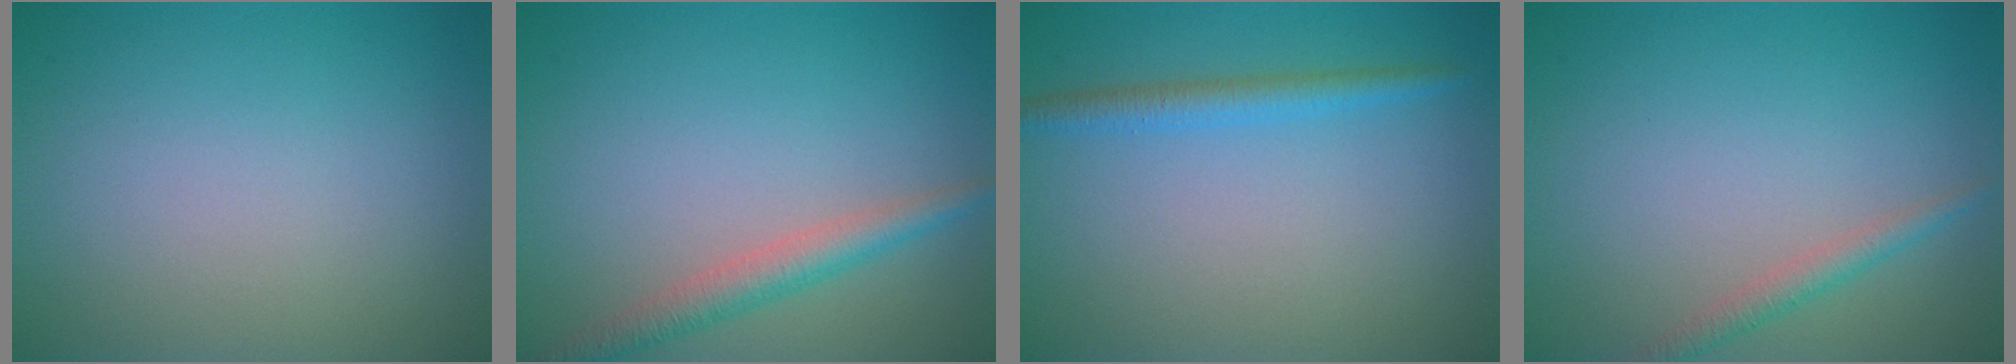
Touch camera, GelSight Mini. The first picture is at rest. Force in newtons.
{"total": 2.9, "press": 2.9, "slide": 0.2}
{"total": 2.0, "press": 2.0, "slide": 0.2}
{"total": 1.6, "press": 1.6, "slide": 0.1}